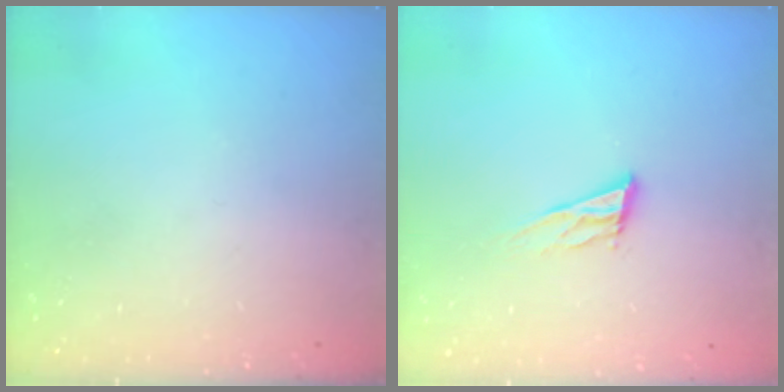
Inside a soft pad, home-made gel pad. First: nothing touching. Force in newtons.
{"total": 9.3, "press": 9.0, "slide": 2.5}